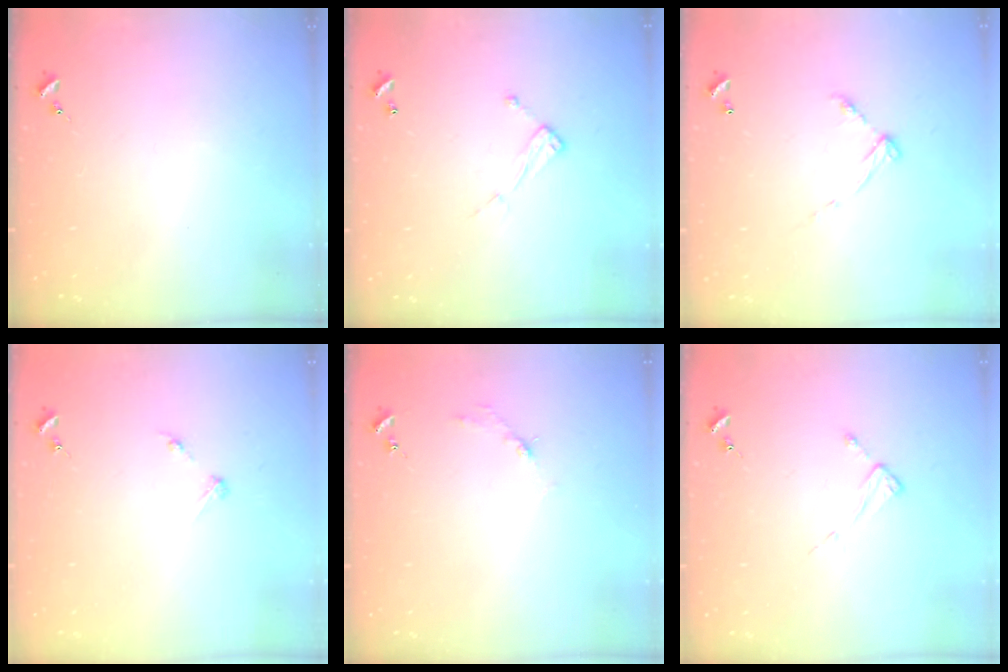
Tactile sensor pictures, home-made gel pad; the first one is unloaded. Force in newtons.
{"total": 7.1, "press": 7.1, "slide": 0.3}
{"total": 5.8, "press": 5.8, "slide": 0.4}
{"total": 3.2, "press": 3.1, "slide": 0.4}
{"total": 2.7, "press": 2.7, "slide": 0.4}
{"total": 2.6, "press": 2.6, "slide": 0.2}